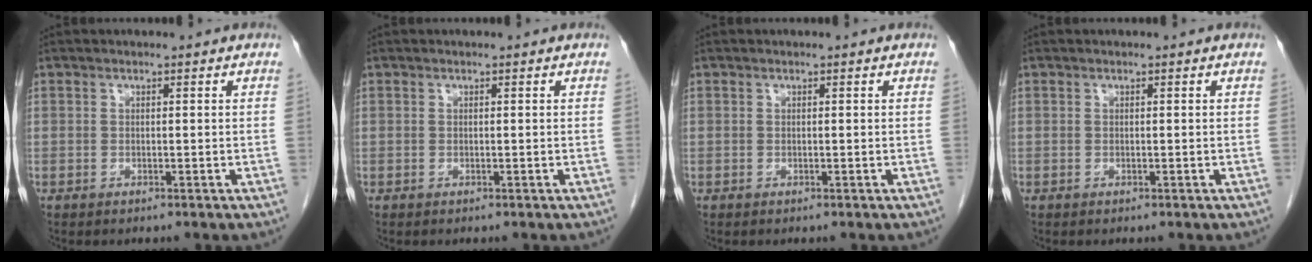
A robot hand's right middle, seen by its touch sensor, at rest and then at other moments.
{"total": 0.0}
{"total": 0.0}
{"total": 0.0}